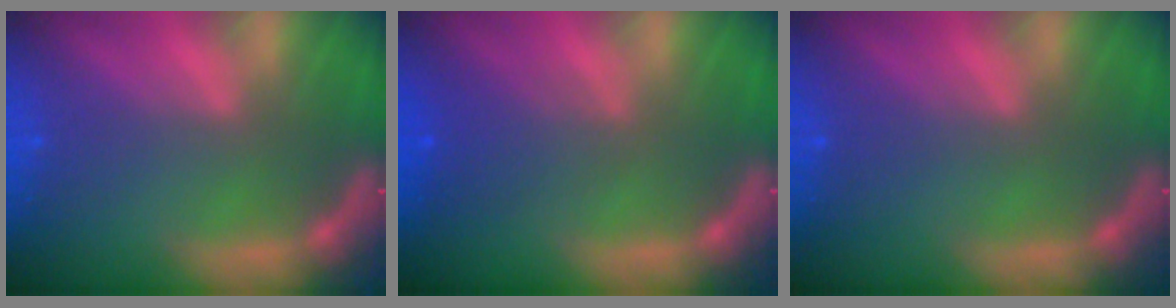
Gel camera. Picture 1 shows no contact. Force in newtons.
{"total": 3.0}
{"total": 0.0}